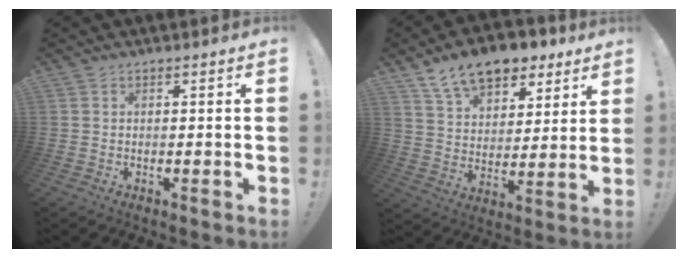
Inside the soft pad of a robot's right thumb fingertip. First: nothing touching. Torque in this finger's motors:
{"motor_torque": [0.10, 0.48, 0.24, 0.11, 0.05]}